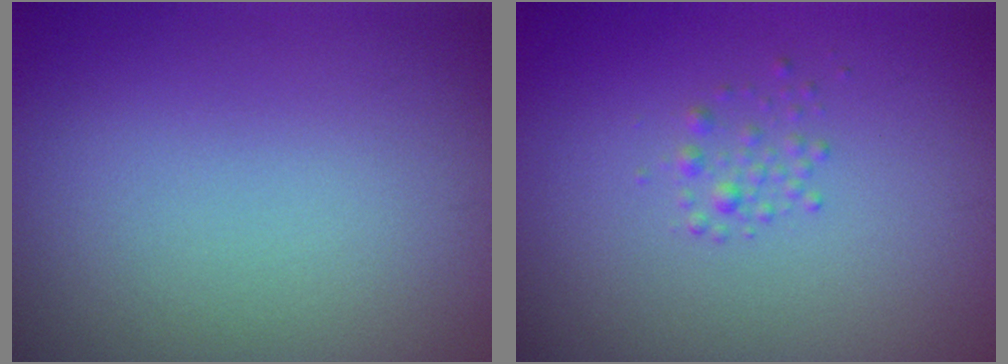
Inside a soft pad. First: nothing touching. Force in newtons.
{"total": 1.1, "press": 1.1, "slide": 0.1}